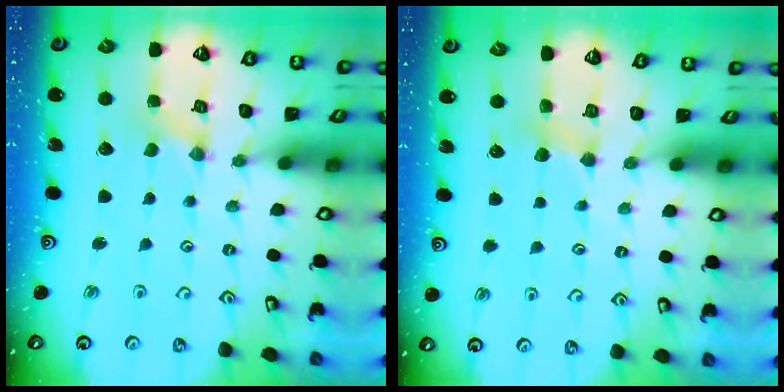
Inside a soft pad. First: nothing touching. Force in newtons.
{"total": 3.5, "press": 3.5, "slide": 0.5}